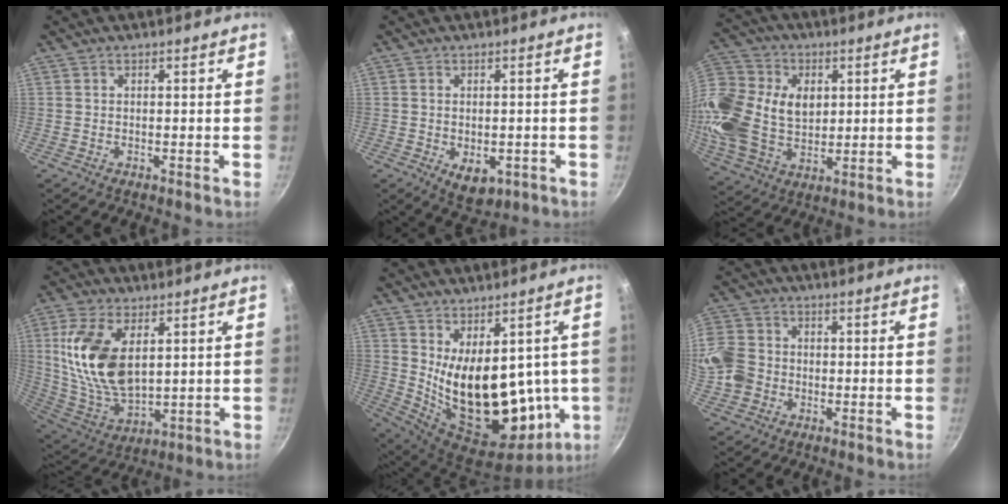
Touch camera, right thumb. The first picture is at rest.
{"total": 6.1, "force": [-1.7, 3.9, 4.5], "torque": [-0.053, -0.005, -0.013]}
{"total": 22.2, "force": [3.2, 16.3, 14.8], "torque": [-0.316, 0.015, 0.058]}
{"total": 17.2, "force": [4.3, 9.5, 13.6], "torque": [-0.257, -0.027, 0.096]}
{"total": 21.8, "force": [1.4, 12.2, 18.0], "torque": [-0.249, -0.060, 0.059]}
{"total": 11.1, "force": [-1.8, 9.7, 5.1], "torque": [-0.103, 0.024, -0.049]}